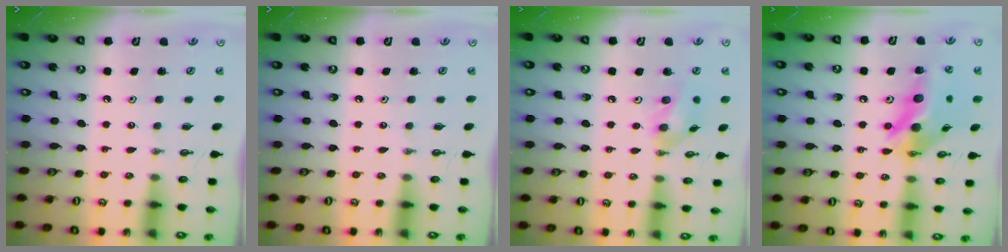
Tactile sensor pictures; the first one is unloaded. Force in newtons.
{"total": 0.0}
{"total": 10.2, "press": 10.1, "slide": 1.8}
{"total": 16.5, "press": 16.2, "slide": 3.4}